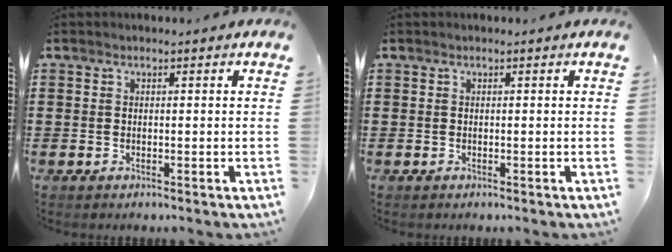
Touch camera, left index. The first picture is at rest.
{"total": 0.0}